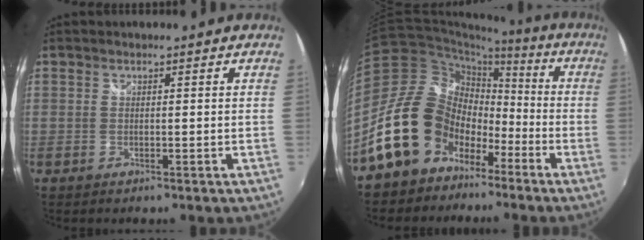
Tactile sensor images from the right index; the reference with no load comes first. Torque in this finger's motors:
{"motor_torque": [0.40, -0.50, -0.22, -0.21]}